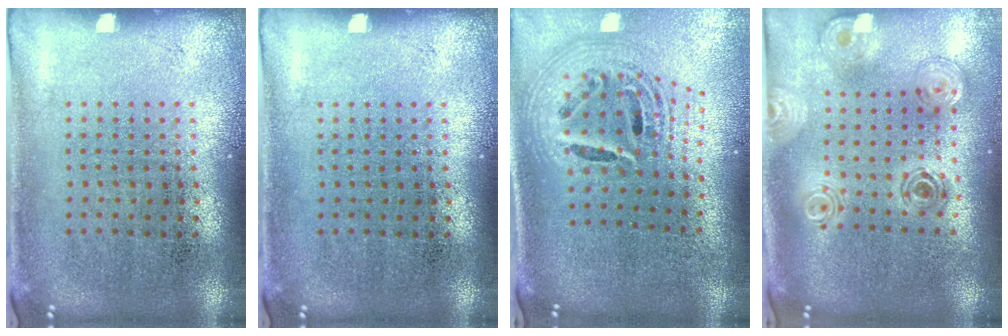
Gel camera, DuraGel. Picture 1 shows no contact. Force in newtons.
{"total": 0.0}
{"total": 2.5, "press": 1.7, "slide": 1.9}
{"total": 1.3, "press": 1.3, "slide": 0.4}